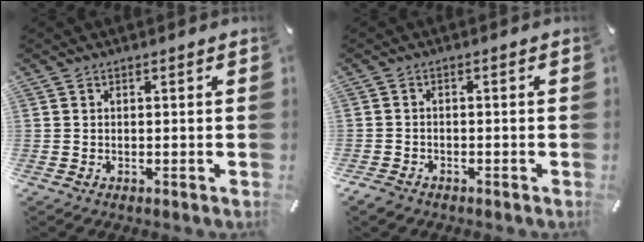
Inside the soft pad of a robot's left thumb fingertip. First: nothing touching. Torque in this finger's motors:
{"motor_torque": [0.00, 0.00, 0.00, 0.00, 0.00]}